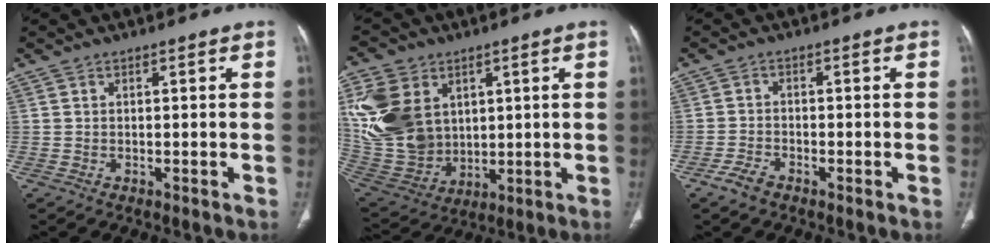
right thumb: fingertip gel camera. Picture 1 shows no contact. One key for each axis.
{"total": 19.1, "fx": 5.5, "fy": 14.3, "fz": 11.4, "tx": -0.234, "ty": -0.017, "tz": 0.132}
{"total": 3.1, "fx": -2.2, "fy": 1.2, "fz": 1.8, "tx": -0.042, "ty": 0.005, "tz": -0.045}